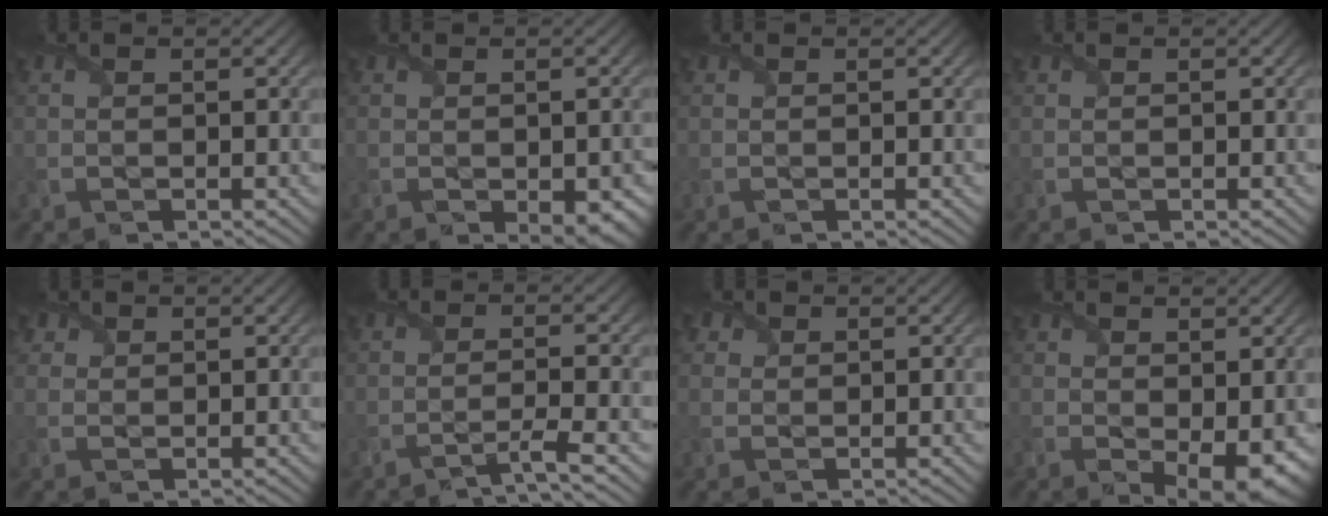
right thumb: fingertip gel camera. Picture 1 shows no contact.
{"total": 4.4, "force": [-1.8, 2.3, 3.2], "torque": [-0.044, -0.022, -0.013]}
{"total": 0.0}
{"total": 0.0}
{"total": 2.1, "force": [1.3, 1.6, 0.6], "torque": [-0.019, -0.004, 0.028]}
{"total": 2.9, "force": [-2.0, 0.0, 2.1], "torque": [-0.033, 0.003, -0.054]}
{"total": 2.5, "force": [1.4, 1.8, 0.8], "torque": [-0.027, -0.003, 0.028]}
{"total": 5.0, "force": [-0.3, 2.5, 4.3], "torque": [-0.077, -0.021, 0.008]}